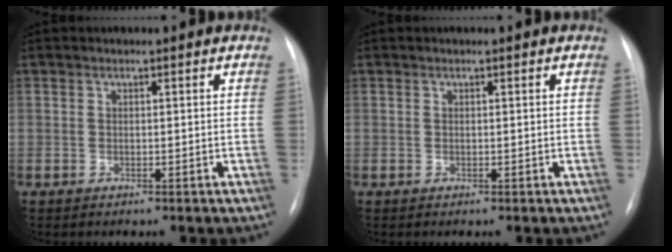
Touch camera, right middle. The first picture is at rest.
{"total": 0.0}